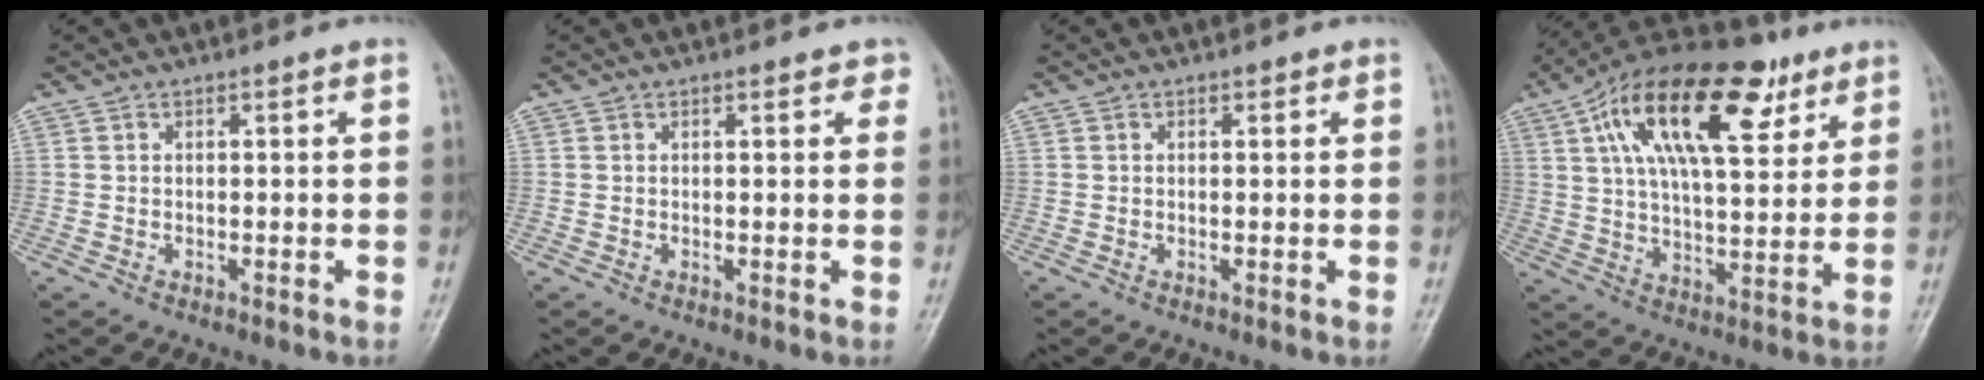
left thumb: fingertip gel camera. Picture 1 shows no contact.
{"total": 1.9, "force": [1.2, 1.1, 1.0], "torque": [0.007, -0.003, 0.008]}
{"total": 0.9, "force": [0.6, 0.7, 0.3], "torque": [0.006, -0.002, 0.004]}
{"total": 24.0, "force": [11.2, 10.7, 18.4], "torque": [-0.285, -0.002, 0.185]}